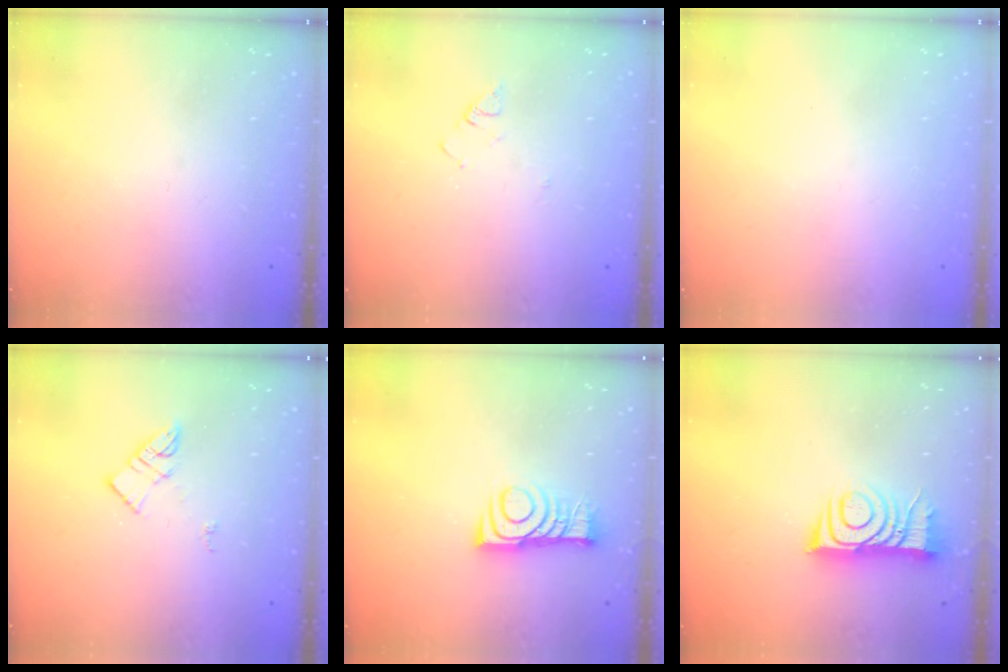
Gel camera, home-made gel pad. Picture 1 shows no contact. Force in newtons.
{"total": 3.1, "press": 3.1, "slide": 0.5}
{"total": 1.6, "press": 1.6, "slide": 0.1}
{"total": 6.2, "press": 6.2, "slide": 0.2}
{"total": 8.7, "press": 8.7, "slide": 0.8}
{"total": 9.6, "press": 9.6, "slide": 0.7}